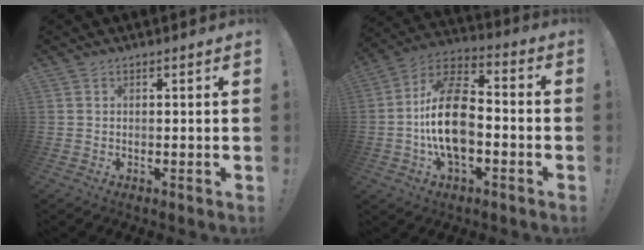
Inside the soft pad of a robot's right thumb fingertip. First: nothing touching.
{"total": 18.3, "force": [-2.8, 10.3, 14.8], "torque": [-0.270, 0.018, -0.049]}